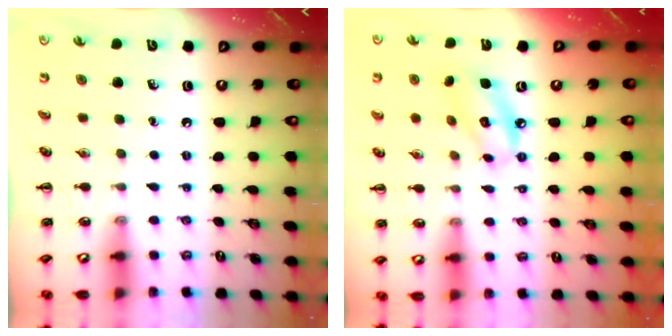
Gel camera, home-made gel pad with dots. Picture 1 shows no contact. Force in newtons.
{"total": 8.0, "press": 7.8, "slide": 1.7}